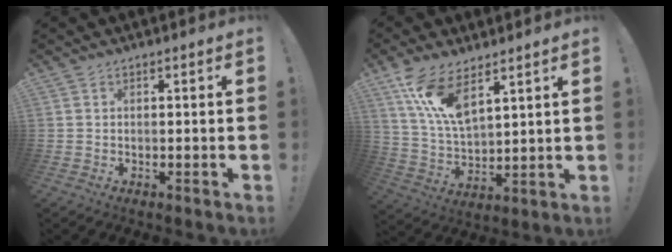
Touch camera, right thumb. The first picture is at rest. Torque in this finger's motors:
{"motor_torque": [0.87, 1.10, 1.20, 0.73, 0.11]}